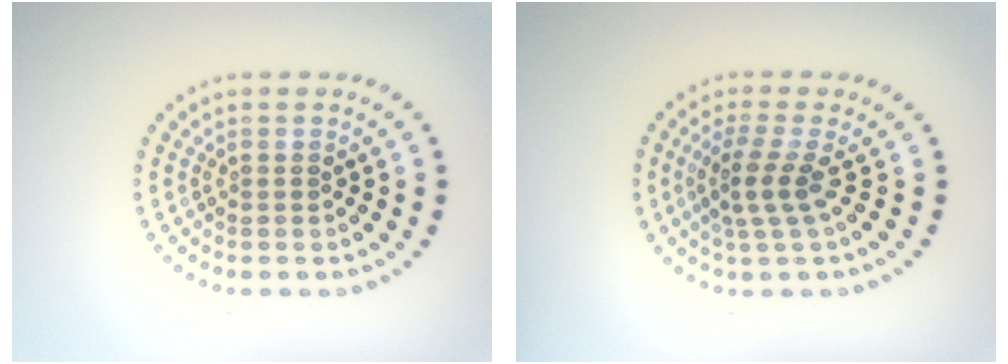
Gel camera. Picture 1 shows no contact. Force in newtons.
{"total": 2.6, "press": 1.9, "slide": 1.8}